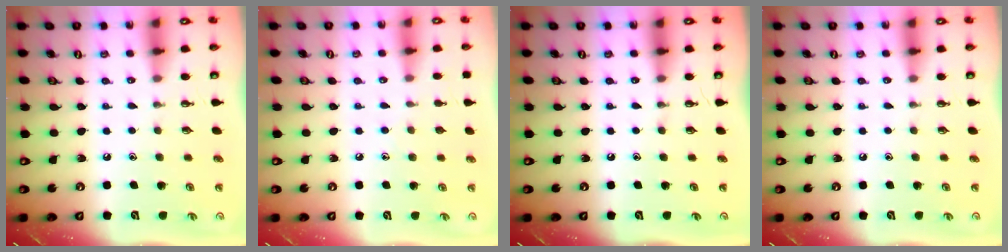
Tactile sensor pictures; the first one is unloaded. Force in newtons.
{"total": 4.9, "press": 4.9, "slide": 0.6}
{"total": 0.0}
{"total": 0.0}